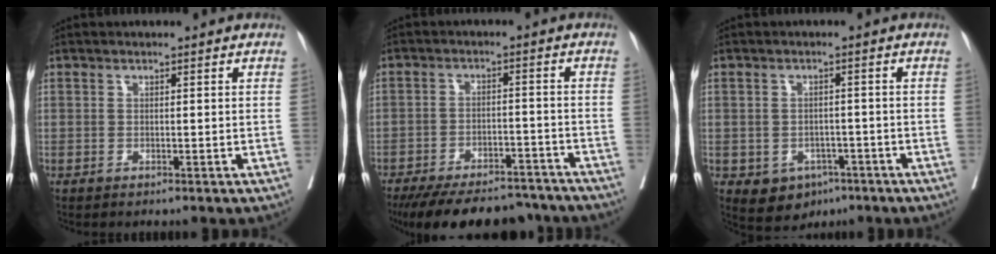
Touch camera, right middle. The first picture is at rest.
{"total": 18.2, "force": [-15.9, 5.5, 7.0], "torque": [-0.130, -0.008, -0.221]}
{"total": 5.5, "force": [-2.8, 4.2, 2.2], "torque": [-0.030, 0.001, -0.031]}